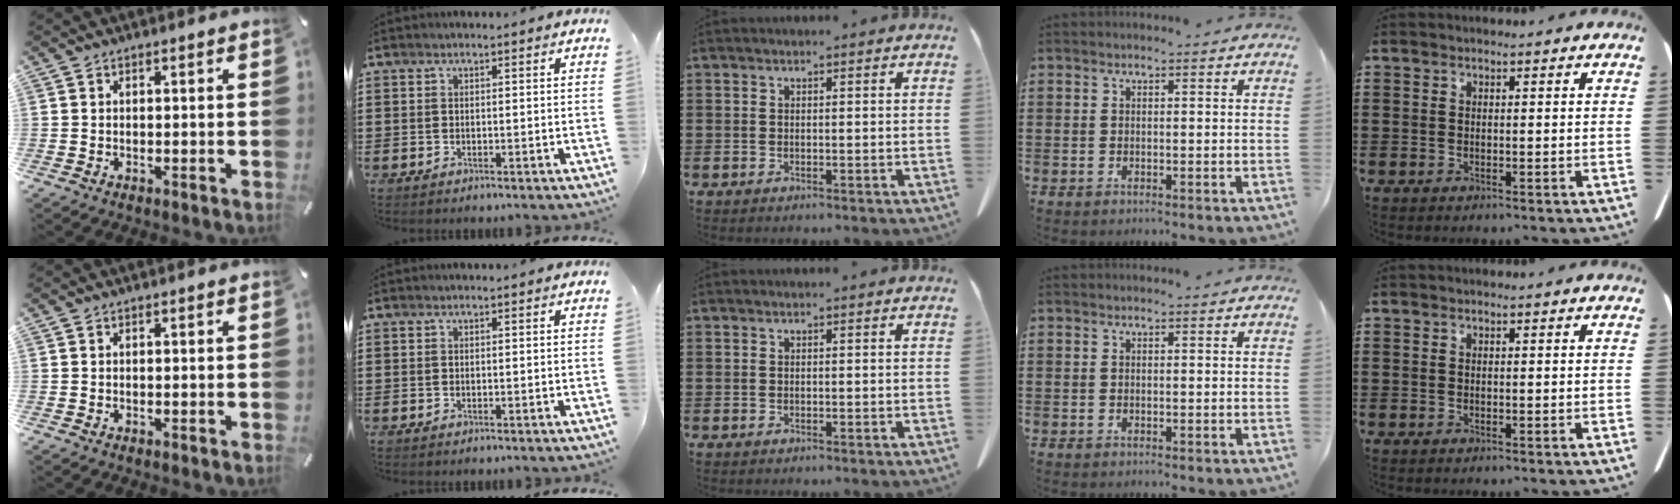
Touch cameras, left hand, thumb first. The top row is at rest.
{}